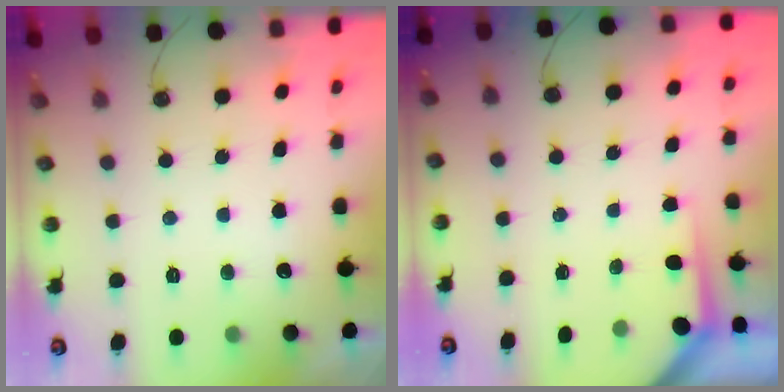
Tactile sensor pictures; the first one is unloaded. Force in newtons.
{"total": 3.4, "press": 3.4, "slide": 0.4}